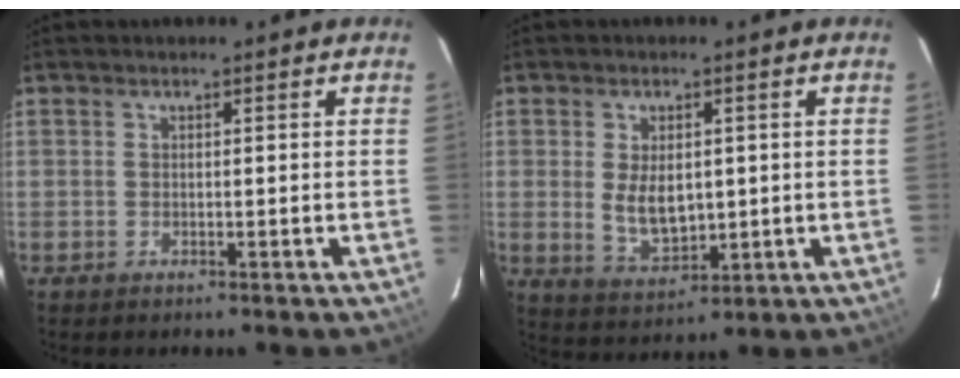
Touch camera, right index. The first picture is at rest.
{"total": 7.3, "force": [0.4, 4.3, 5.9], "torque": [-0.114, -0.006, 0.019]}